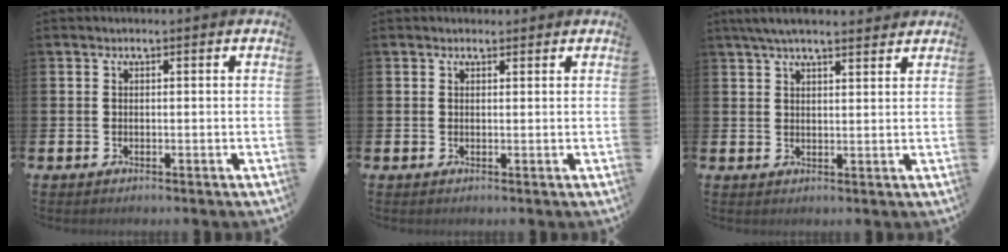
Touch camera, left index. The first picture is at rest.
{"total": 1.0, "force": [0.8, 0.5, 0.1], "torque": [0.014, -0.001, 0.012]}
{"total": 4.6, "force": [4.2, 0.8, 1.8], "torque": [-0.043, -0.009, 0.076]}